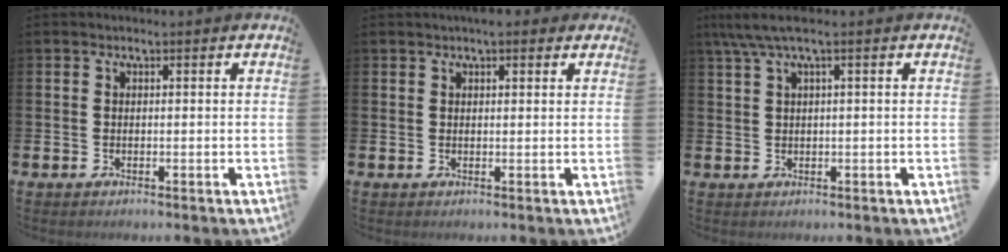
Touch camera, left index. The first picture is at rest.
{"total": 2.1, "force": [1.9, 0.7, 0.7], "torque": [0.002, -0.005, 0.030]}
{"total": 3.1, "force": [1.5, 0.2, 2.7], "torque": [-0.056, 0.002, 0.028]}